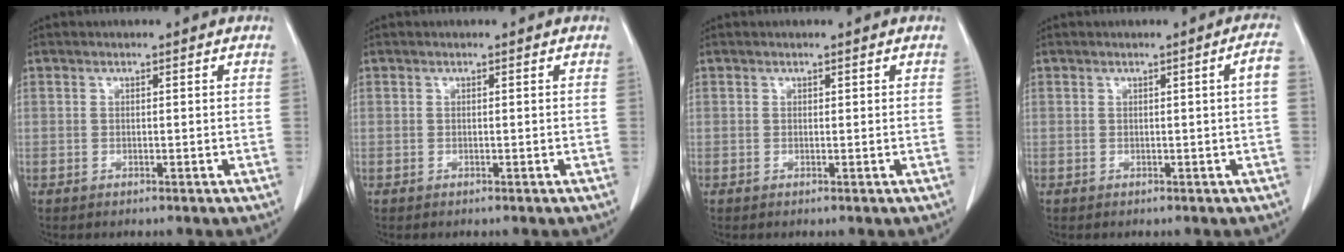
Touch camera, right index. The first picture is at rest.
{"total": 0.0}
{"total": 0.0}
{"total": 2.1, "force": [0.0, -0.4, 2.1], "torque": [-0.026, 0.003, 0.002]}